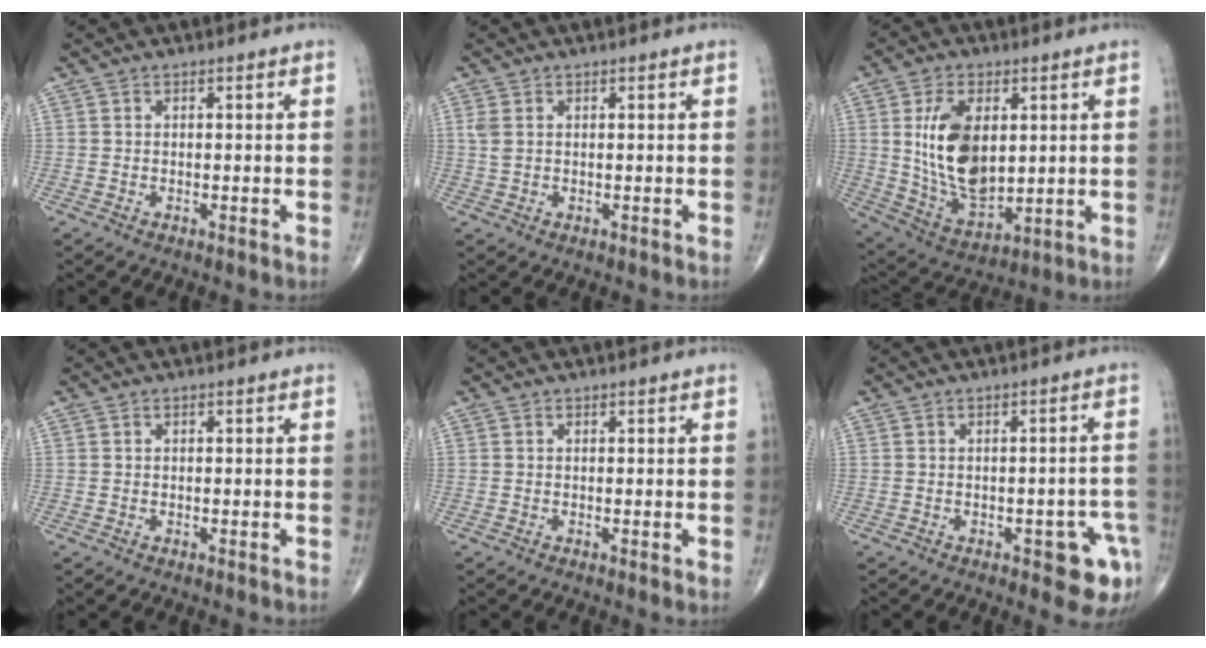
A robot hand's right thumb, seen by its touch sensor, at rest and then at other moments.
{"total": 1.9, "force": [0.6, 1.2, 1.4], "torque": [-0.039, 0.006, 0.018]}
{"total": 15.5, "force": [2.6, 8.9, 12.5], "torque": [-0.212, -0.020, 0.063]}
{"total": 0.0}
{"total": 0.6, "force": [0.0, 0.0, 0.6], "torque": [-0.015, -0.003, -0.003]}
{"total": 7.9, "force": [-3.5, 3.2, 6.4], "torque": [-0.046, 0.017, -0.038]}